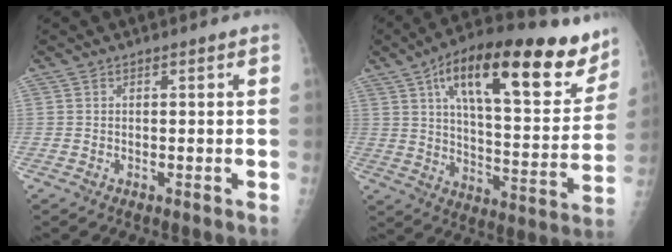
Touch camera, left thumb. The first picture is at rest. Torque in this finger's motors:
{"motor_torque": [1.51, 1.56, 1.51, -1.26, 0.50]}